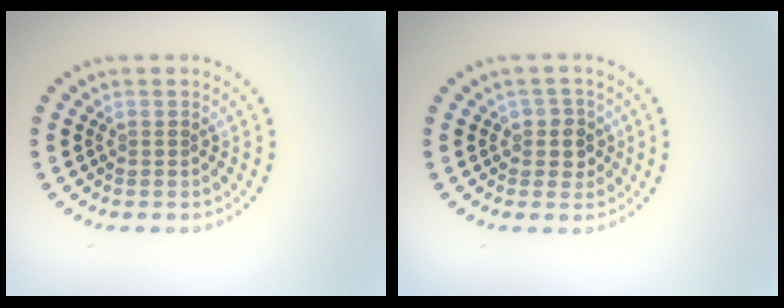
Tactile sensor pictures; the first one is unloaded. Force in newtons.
{"total": 1.8, "press": 1.7, "slide": 0.8}